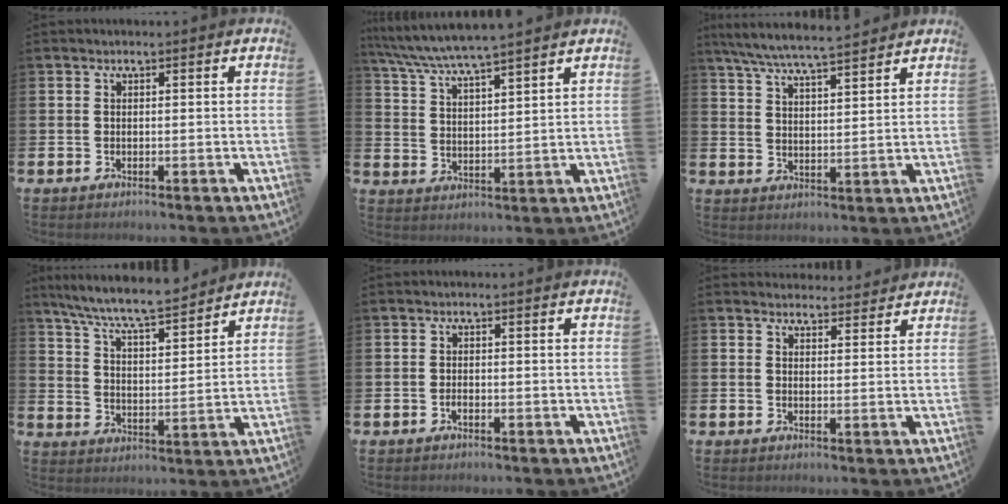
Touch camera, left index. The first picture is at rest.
{"total": 6.2, "force": [5.9, -0.1, 1.8], "torque": [-0.060, -0.031, 0.105]}
{"total": 6.5, "force": [6.2, 0.3, 2.1], "torque": [-0.063, -0.029, 0.111]}
{"total": 7.9, "force": [7.4, 0.6, 2.7], "torque": [-0.085, -0.047, 0.132]}
{"total": 0.8, "force": [-0.5, 0.3, 0.5], "torque": [-0.017, -0.001, -0.008]}
{"total": 3.0, "force": [2.9, 0.8, -0.2], "torque": [0.006, -0.016, 0.051]}